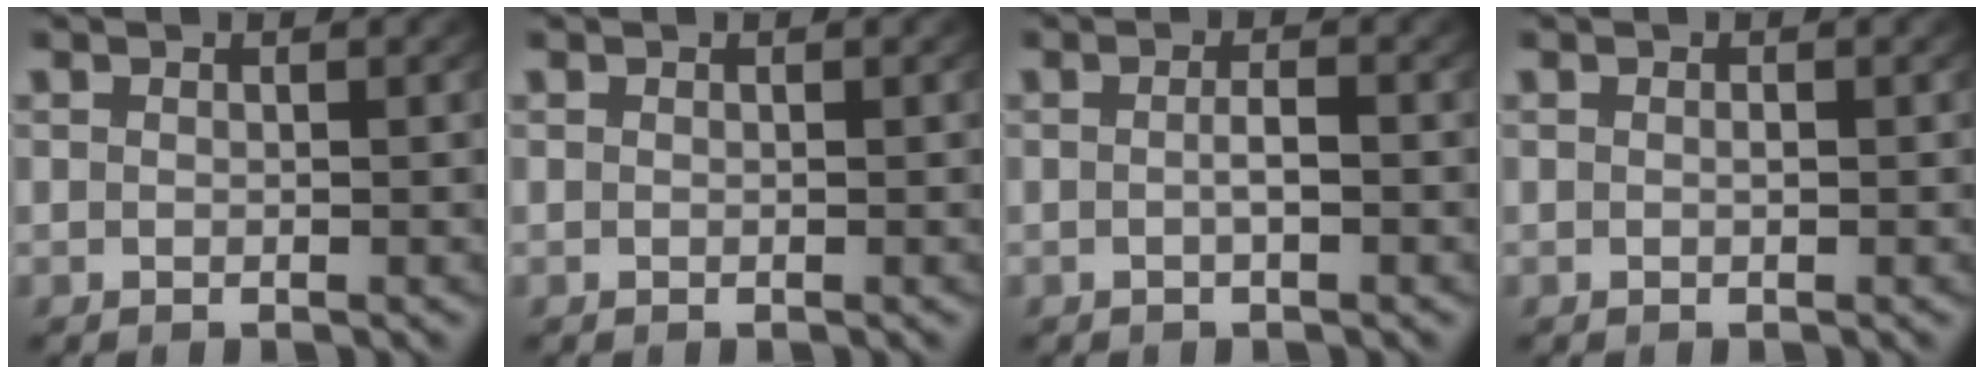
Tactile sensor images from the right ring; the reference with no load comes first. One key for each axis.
{"total": 0.0}
{"total": 1.4, "fx": -0.6, "fy": 0.1, "fz": 1.2, "tx": -0.023, "ty": -0.005, "tz": -0.008}
{"total": 0.0}